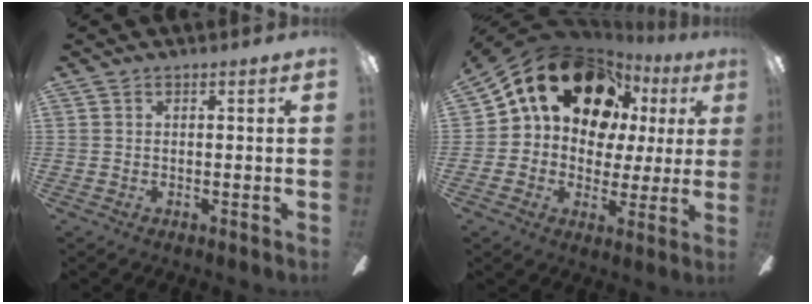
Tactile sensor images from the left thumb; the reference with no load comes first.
{"total": 21.6, "force": [10.9, 14.6, 11.5], "torque": [-0.190, -0.050, 0.197]}